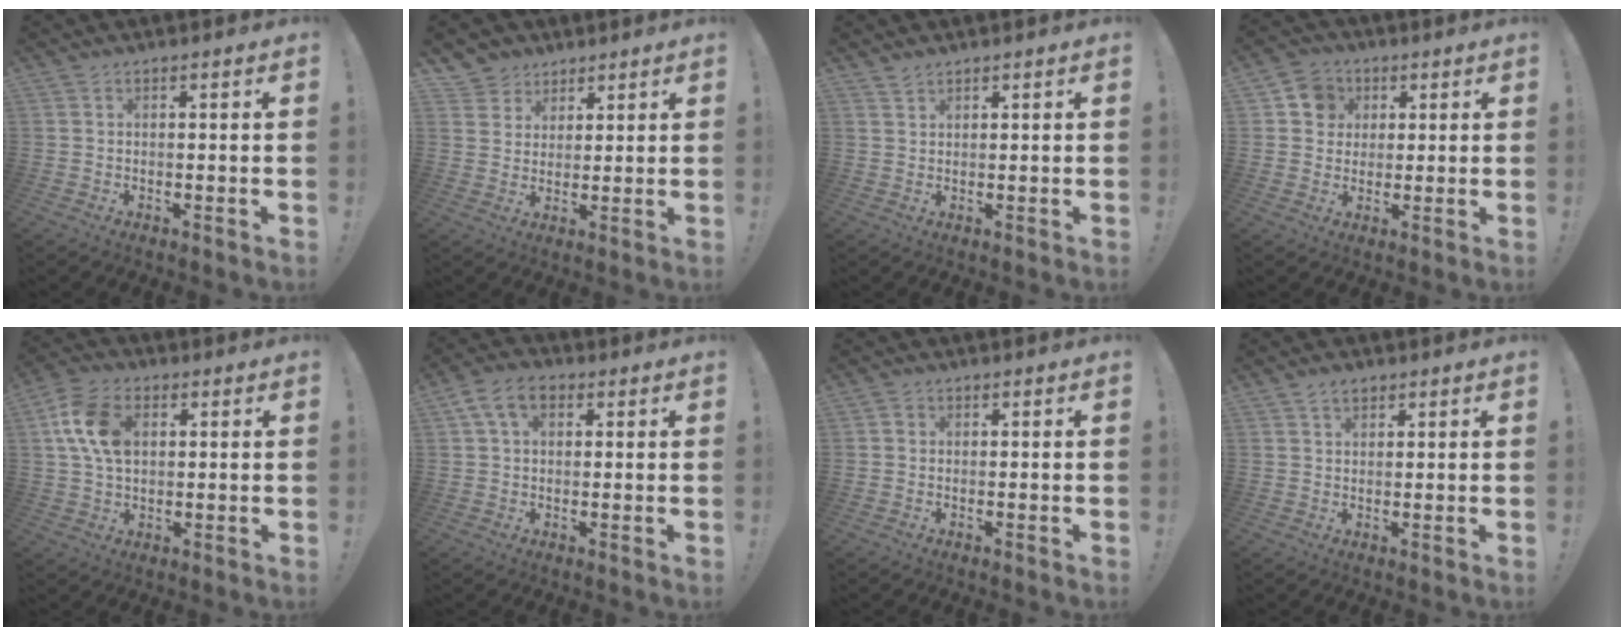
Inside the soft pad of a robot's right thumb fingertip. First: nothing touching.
{"total": 5.7, "force": [3.5, 4.5, 0.3], "torque": [-0.011, -0.027, 0.072]}
{"total": 1.6, "force": [1.5, 0.5, 0.3], "torque": [-0.003, -0.008, 0.028]}
{"total": 8.0, "force": [2.0, 7.5, 2.1], "torque": [-0.025, -0.001, 0.043]}
{"total": 12.3, "force": [2.7, 8.1, 8.8], "torque": [-0.159, 0.007, 0.052]}
{"total": 8.0, "force": [2.9, 5.1, 5.4], "torque": [-0.096, 0.011, 0.060]}
{"total": 0.8, "force": [0.0, 0.8, 0.2], "torque": [0.005, -0.001, -0.002]}
{"total": 3.1, "force": [2.0, 1.8, 1.5], "torque": [-0.021, -0.006, 0.036]}